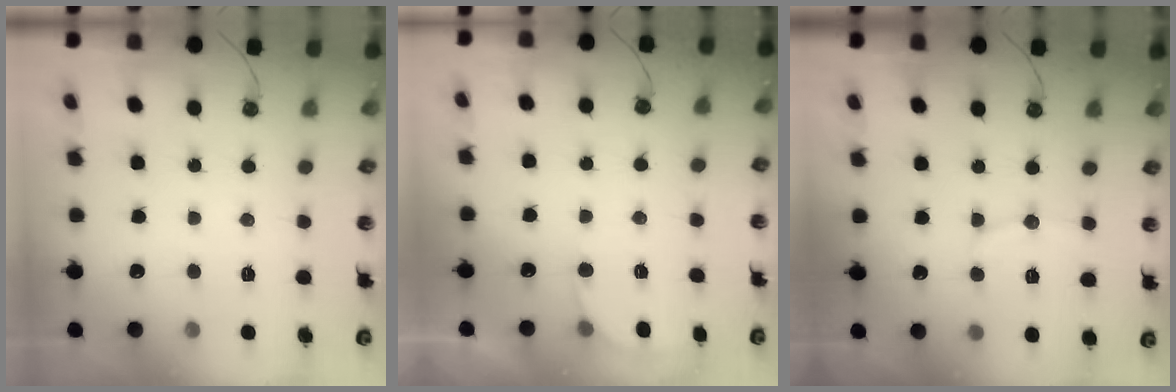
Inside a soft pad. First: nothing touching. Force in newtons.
{"total": 3.8, "press": 3.7, "slide": 0.7}
{"total": 6.8, "press": 6.7, "slide": 1.6}